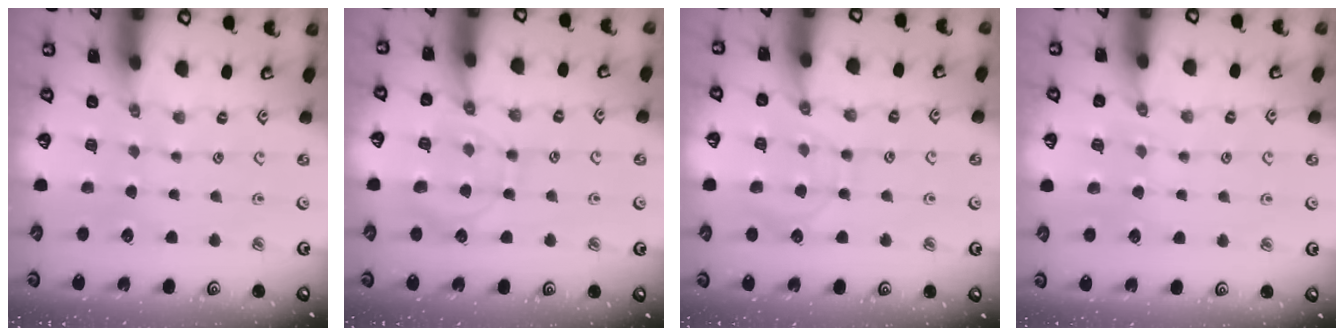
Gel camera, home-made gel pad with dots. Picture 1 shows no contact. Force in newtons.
{"total": 10.0, "press": 10.0, "slide": 1.0}
{"total": 8.7, "press": 8.6, "slide": 0.9}
{"total": 2.5, "press": 2.5, "slide": 0.4}